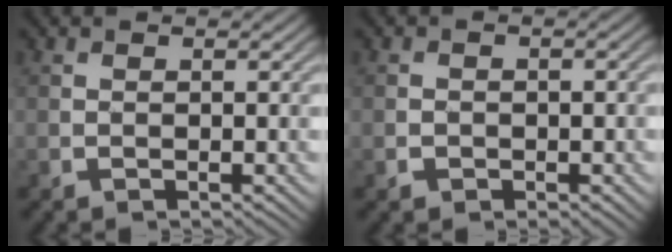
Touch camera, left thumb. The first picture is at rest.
{"total": 1.5, "force": [-0.6, 1.2, 0.5], "torque": [-0.003, -0.003, -0.011]}